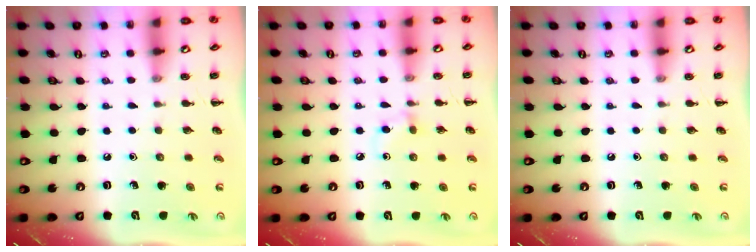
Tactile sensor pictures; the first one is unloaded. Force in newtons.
{"total": 4.8, "press": 4.4, "slide": 2.0}
{"total": 0.0}